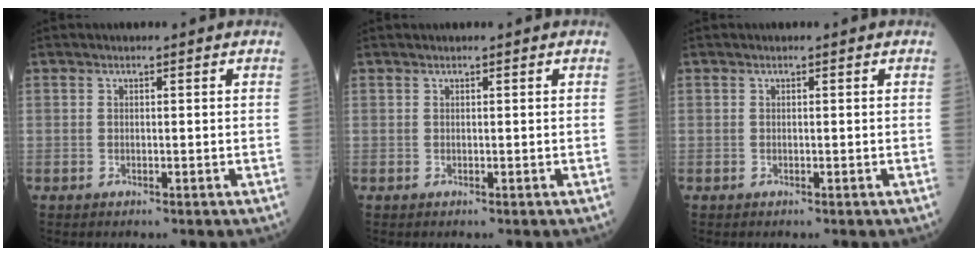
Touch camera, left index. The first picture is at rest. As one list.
[{"total": 0.0}, {"total": 0.0}]